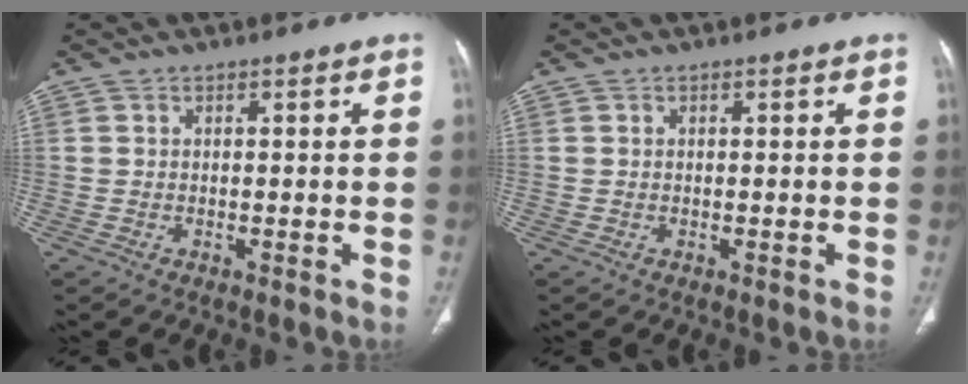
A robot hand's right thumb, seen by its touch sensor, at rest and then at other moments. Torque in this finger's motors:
{"motor_torque": [0.10, 0.04, -0.16, 0.03, 0.04]}